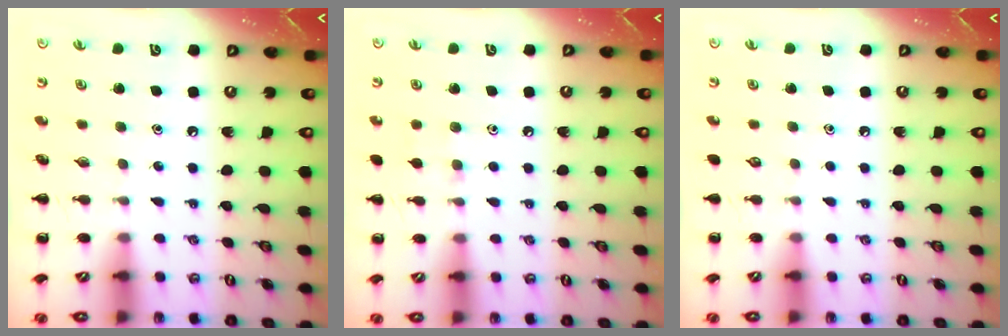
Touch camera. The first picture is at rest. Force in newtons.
{"total": 4.9, "press": 4.6, "slide": 1.7}
{"total": 0.0}